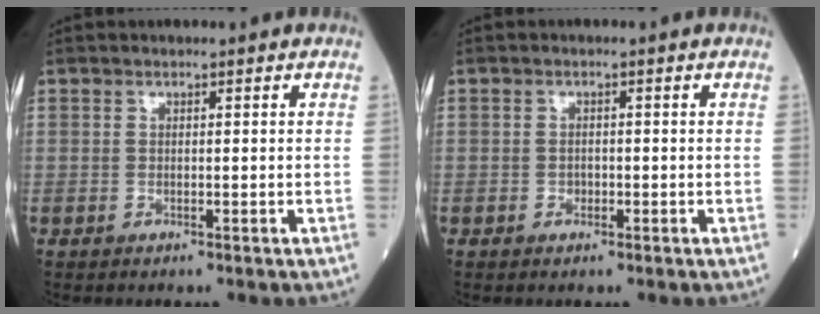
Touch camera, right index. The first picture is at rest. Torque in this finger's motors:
{"motor_torque": [-0.06, -0.02, -0.06, -0.01]}